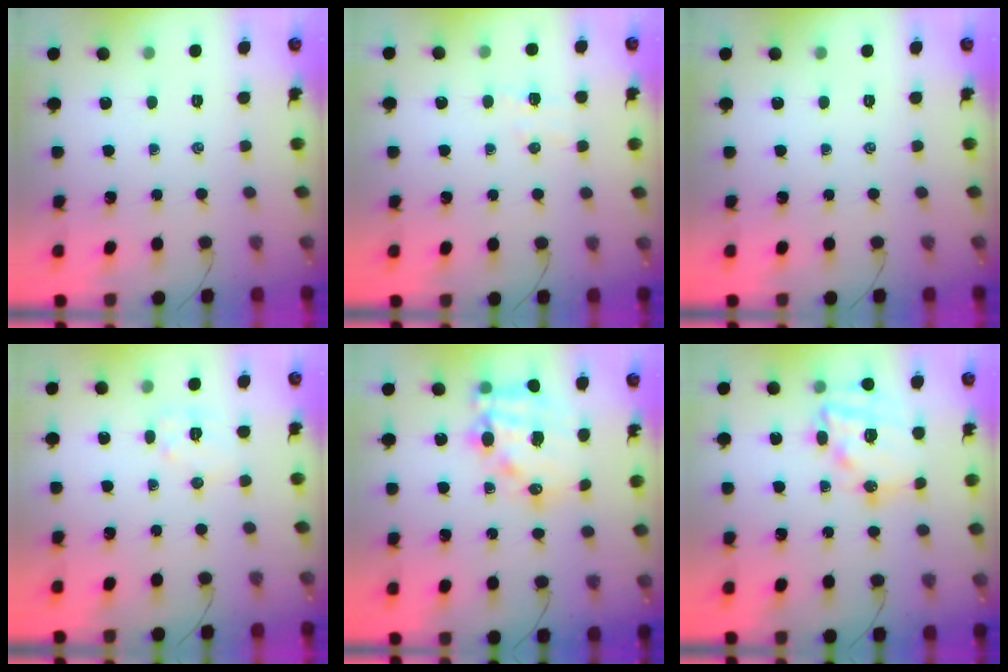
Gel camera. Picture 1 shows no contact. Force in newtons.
{"total": 4.8, "press": 4.6, "slide": 1.1}
{"total": 0.0}
{"total": 6.2, "press": 6.2, "slide": 0.9}
{"total": 15.4, "press": 15.0, "slide": 3.2}
{"total": 17.6, "press": 17.2, "slide": 3.7}